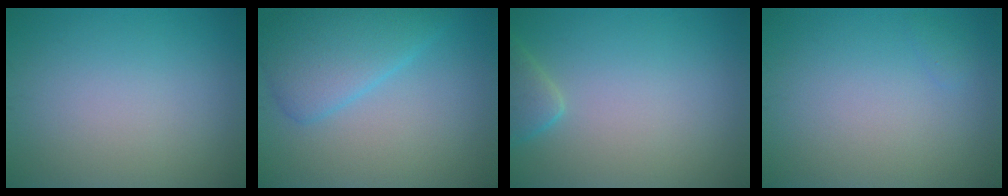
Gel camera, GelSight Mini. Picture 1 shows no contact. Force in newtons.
{"total": 4.9, "press": 4.9, "slide": 0.2}
{"total": 2.0, "press": 2.0, "slide": 0.2}
{"total": 0.5, "press": 0.5, "slide": 0.0}